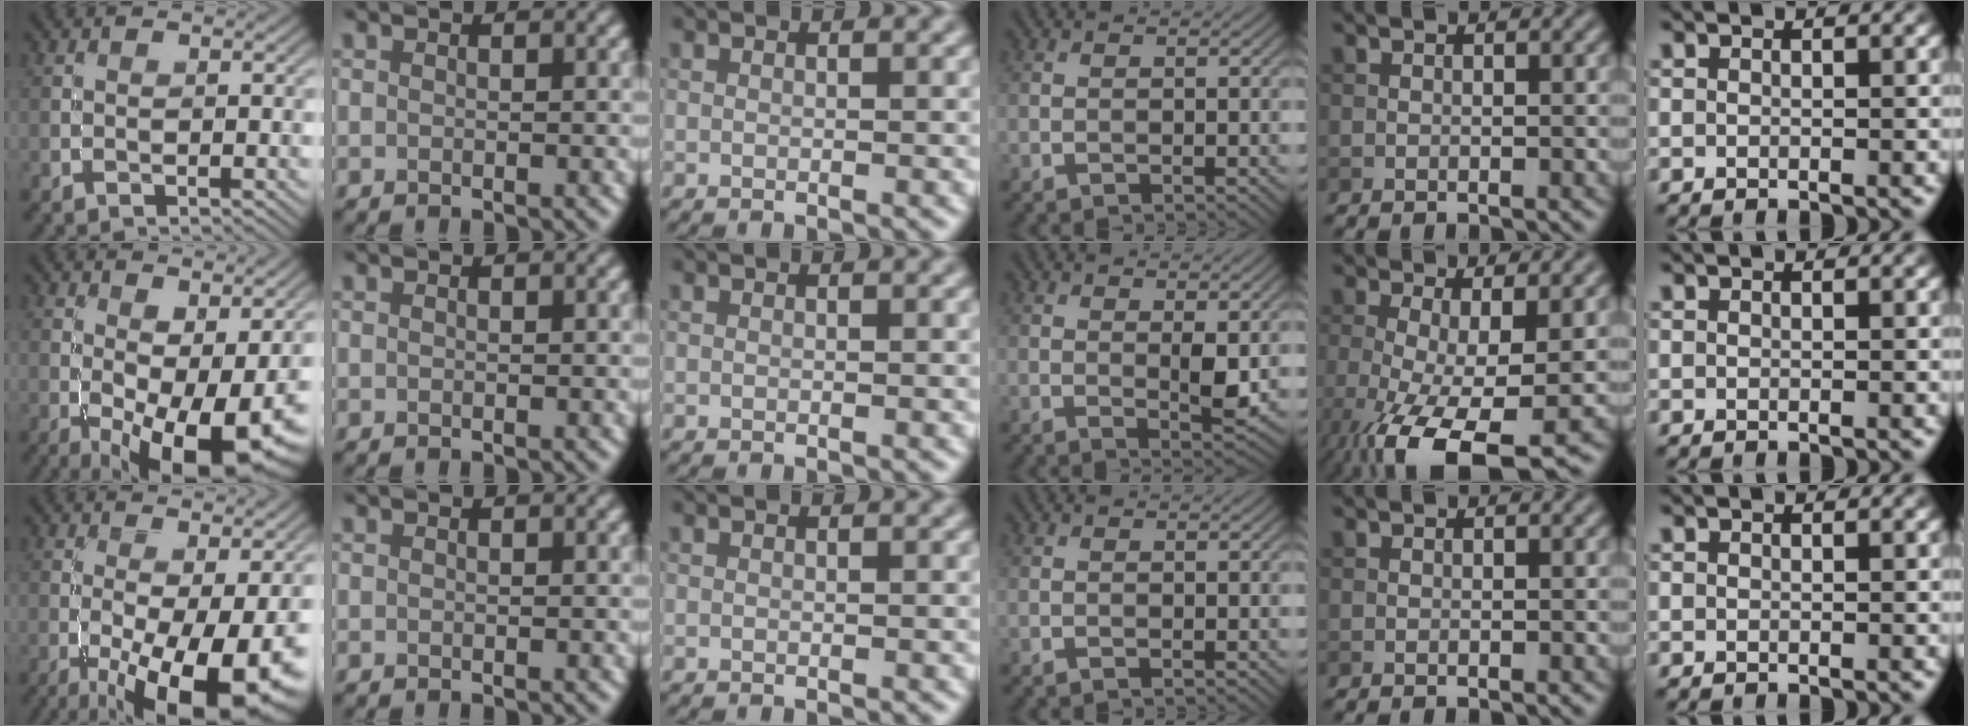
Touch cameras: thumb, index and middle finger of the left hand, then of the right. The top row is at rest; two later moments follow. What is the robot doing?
{"motion": "screw", "object": "medicine bottle"}